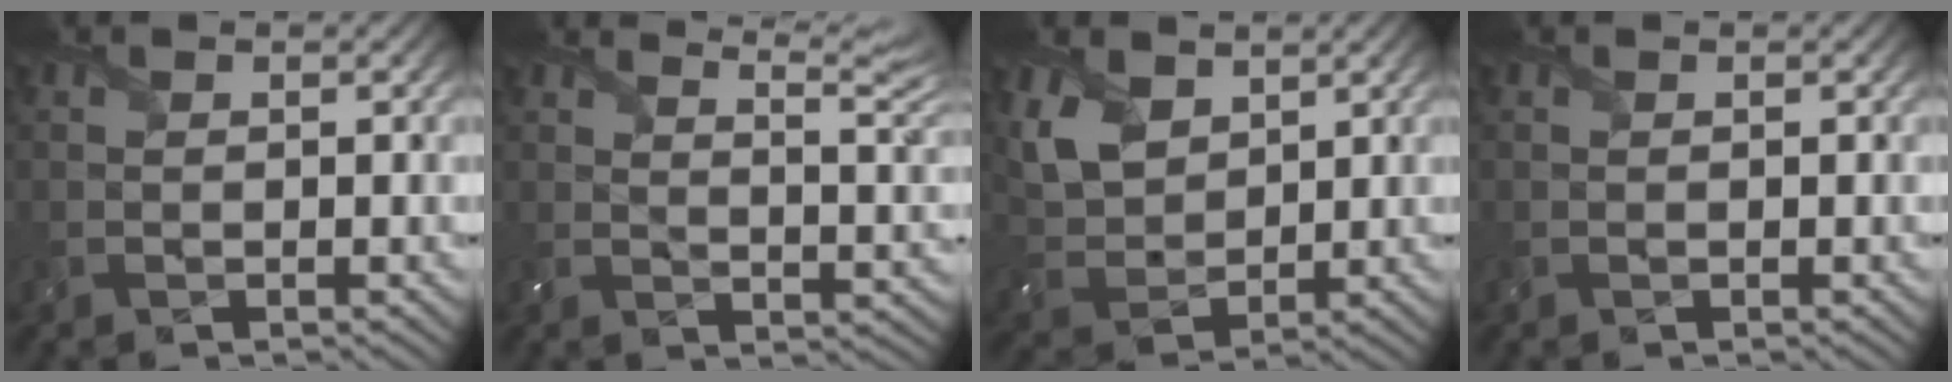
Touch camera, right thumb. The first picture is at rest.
{"total": 7.9, "force": [6.1, 1.9, 4.7], "torque": [-0.079, 0.008, 0.080]}
{"total": 7.4, "force": [3.9, 4.6, 4.3], "torque": [-0.127, -0.002, 0.078]}
{"total": 0.0}